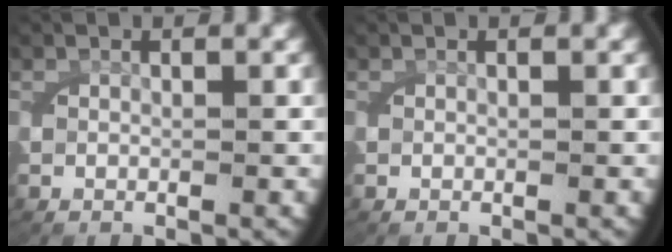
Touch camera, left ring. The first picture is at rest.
{"total": 0.0}